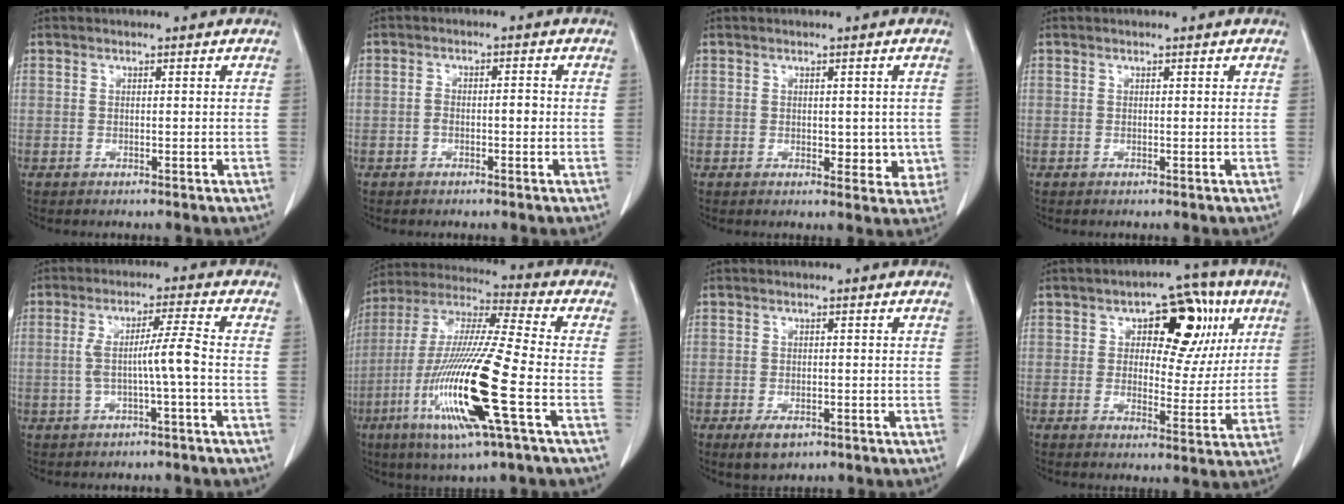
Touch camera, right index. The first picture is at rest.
{"total": 2.3, "force": [-0.6, 1.0, 2.0], "torque": [-0.033, 0.011, -0.008]}
{"total": 4.3, "force": [-0.2, 2.6, 3.4], "torque": [-0.026, -0.004, 0.002]}
{"total": 0.0}
{"total": 5.4, "force": [-1.0, -0.7, 5.3], "torque": [-0.101, 0.013, -0.016]}
{"total": 19.5, "force": [-6.3, 0.5, 18.4], "torque": [-0.393, -0.029, -0.125]}
{"total": 2.8, "force": [-1.5, 1.7, 1.7], "torque": [-0.030, -0.004, -0.017]}
{"total": 11.8, "force": [4.3, 6.6, 8.8], "torque": [-0.095, 0.031, 0.058]}